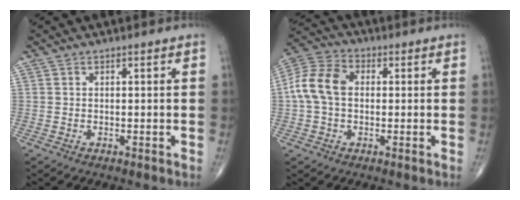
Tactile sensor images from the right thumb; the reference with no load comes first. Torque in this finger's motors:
{"motor_torque": [-0.26, 0.41, 0.14, -0.14, 0.10]}